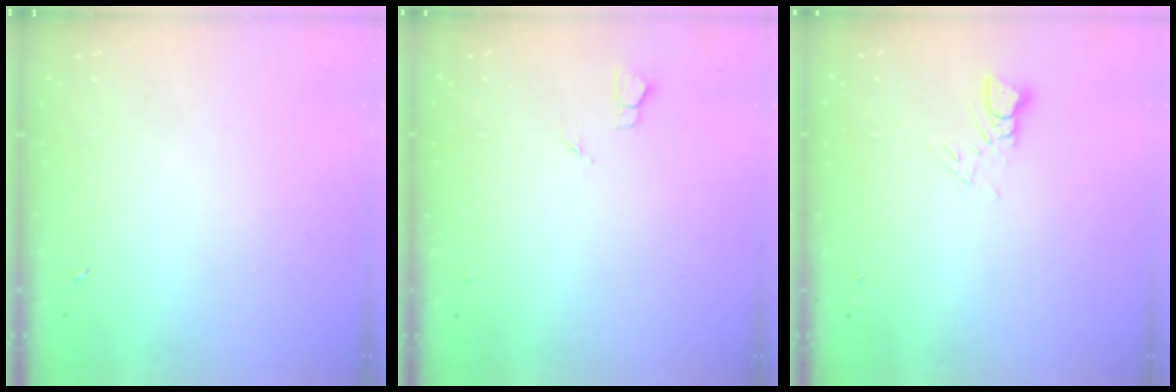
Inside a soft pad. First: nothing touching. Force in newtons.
{"total": 2.7, "press": 2.6, "slide": 0.3}
{"total": 3.0, "press": 3.0, "slide": 0.3}